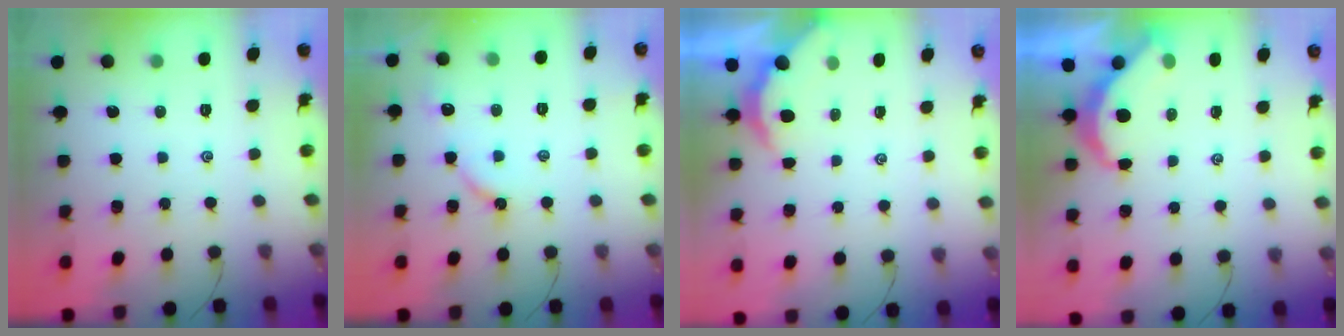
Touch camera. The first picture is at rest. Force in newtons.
{"total": 5.8, "press": 5.8, "slide": 0.6}
{"total": 2.4, "press": 2.3, "slide": 0.4}
{"total": 4.9, "press": 4.9, "slide": 0.3}